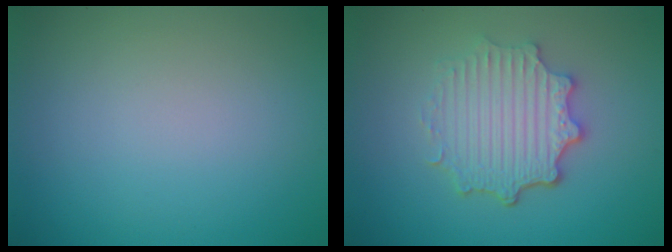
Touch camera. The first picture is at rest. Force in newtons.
{"total": 4.9, "press": 3.8, "slide": 3.1}